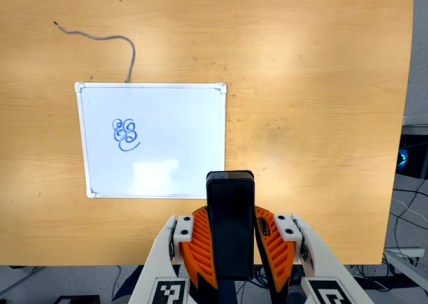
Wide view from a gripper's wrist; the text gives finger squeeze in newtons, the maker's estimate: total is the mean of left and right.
{"total": 9.7, "left": 8.0, "right": 11.4}